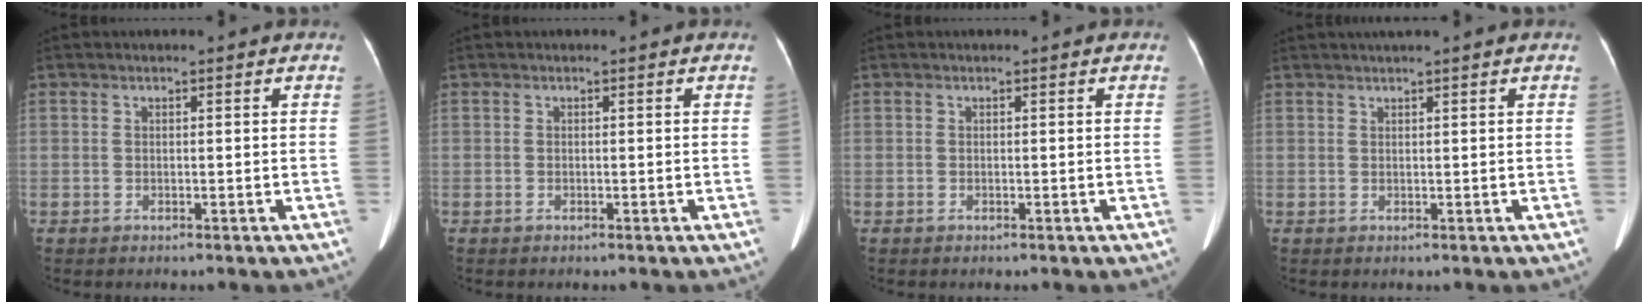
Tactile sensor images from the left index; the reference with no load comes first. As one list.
[{"total": 0.0}, {"total": 0.0}, {"total": 2.4, "force": [2.0, -0.3, 1.4], "torque": [-0.015, 0.023, 0.034]}]